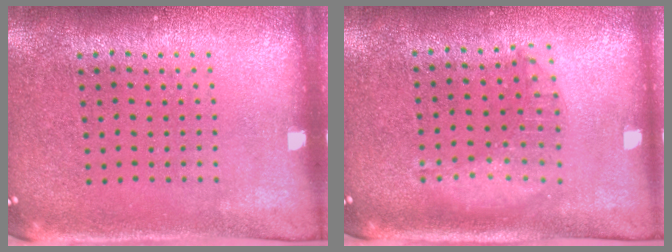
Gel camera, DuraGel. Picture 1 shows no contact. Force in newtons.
{"total": 1.2, "press": 1.2, "slide": 0.3}